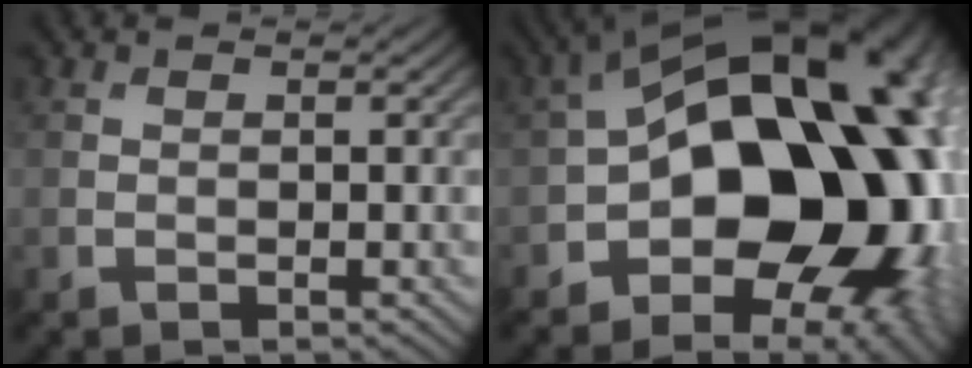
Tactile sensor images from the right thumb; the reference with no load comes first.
{"total": 21.8, "force": [-3.2, 14.3, 16.1], "torque": [-0.229, -0.030, -0.052]}